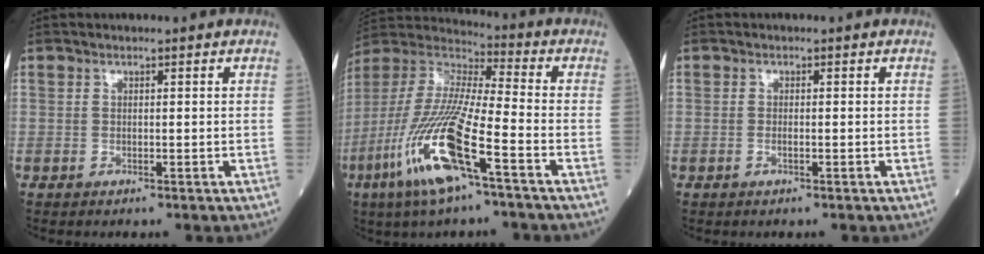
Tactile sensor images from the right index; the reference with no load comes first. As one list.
[{"total": 18.2, "force": [-8.1, 1.9, 16.2], "torque": [-0.363, -0.033, -0.161]}, {"total": 0.9, "force": [-0.3, 0.3, 0.8], "torque": [-0.018, -0.001, -0.004]}]